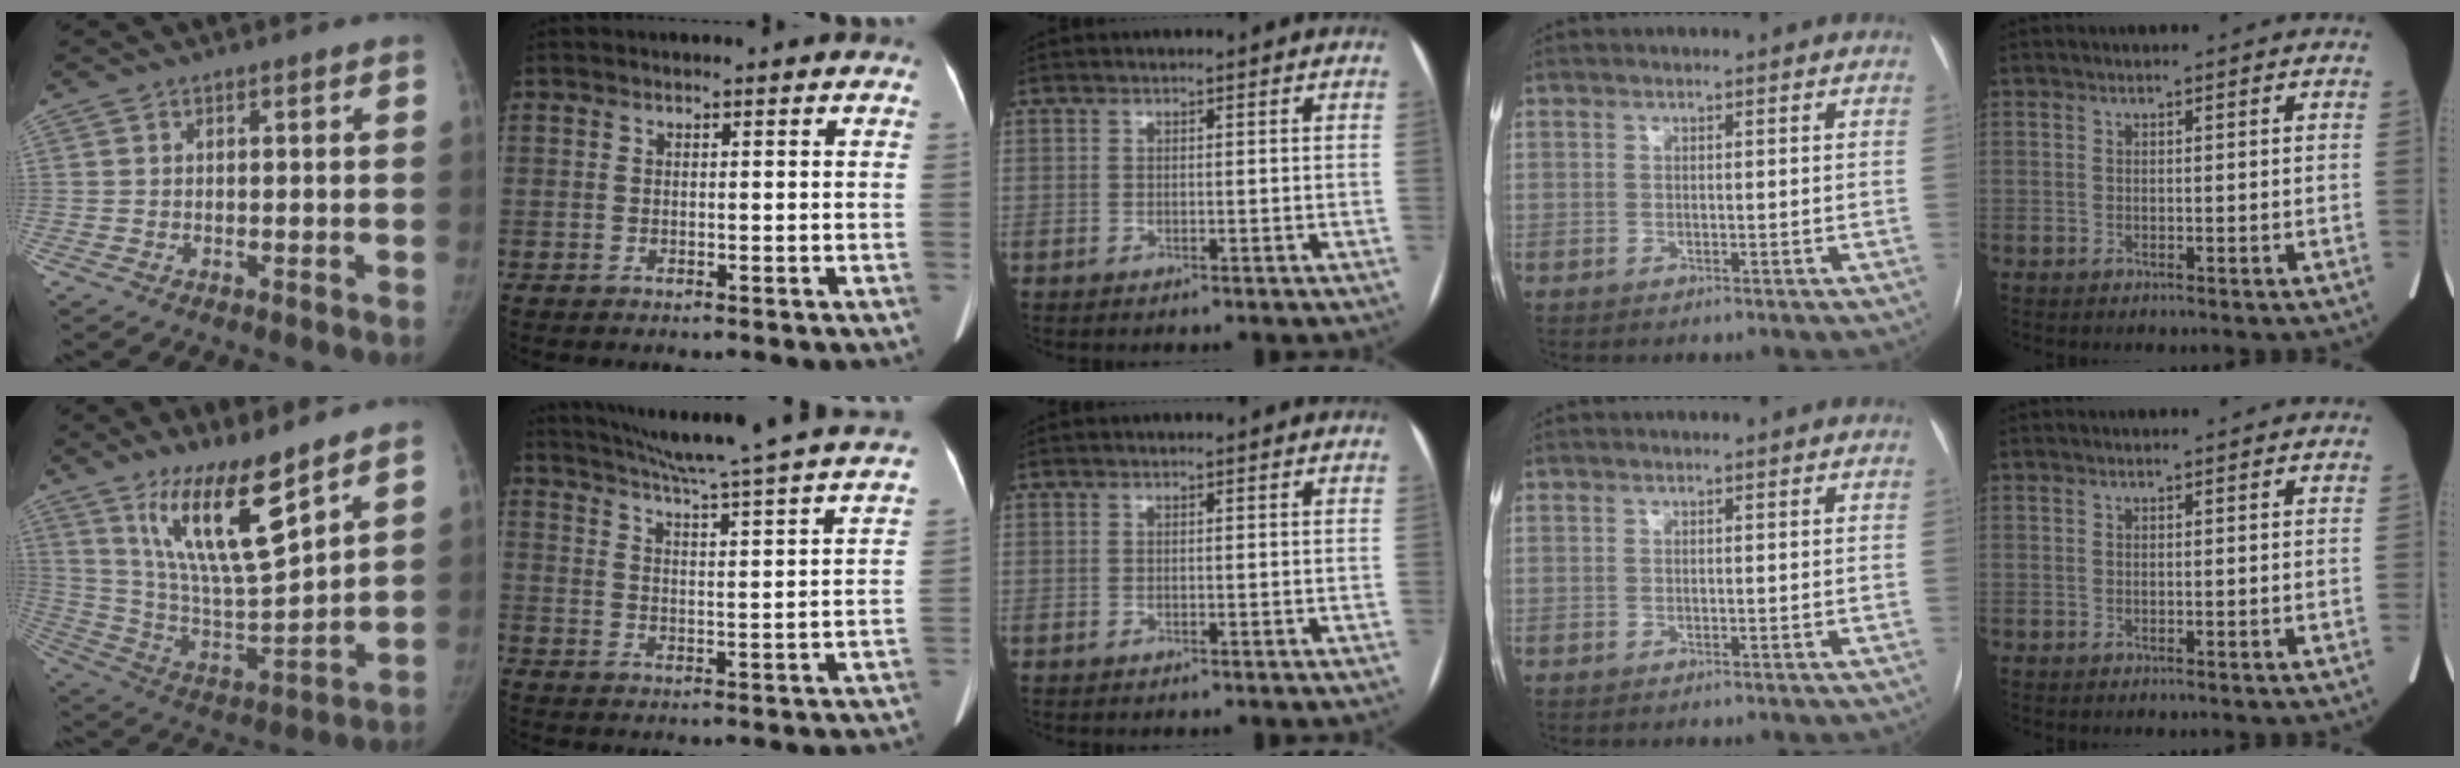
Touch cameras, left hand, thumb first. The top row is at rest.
{"thumb": {"total": 16.8, "force": [11.0, 3.5, 12.3], "torque": [-0.200, -0.074, 0.218]}, "index": {"total": 24.3, "force": [21.8, -1.4, 10.6], "torque": [-0.177, -0.042, 0.281]}}